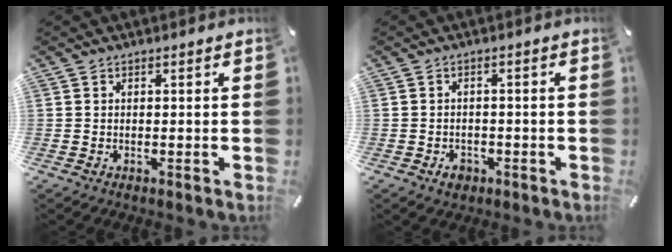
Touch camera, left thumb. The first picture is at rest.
{"total": 3.2, "force": [-1.7, 2.3, 1.5], "torque": [-0.025, 0.009, -0.031]}